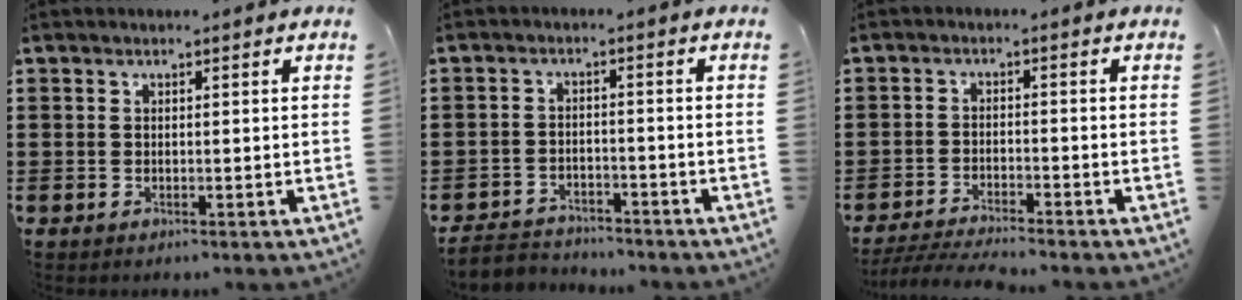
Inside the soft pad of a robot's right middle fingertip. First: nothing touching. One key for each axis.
{"total": 3.2, "fx": -3.2, "fy": 0.7, "fz": 0.0, "tx": -0.007, "ty": 0.002, "tz": -0.068}
{"total": 3.7, "fx": -3.5, "fy": -0.1, "fz": 1.0, "tx": -0.024, "ty": -0.006, "tz": -0.074}